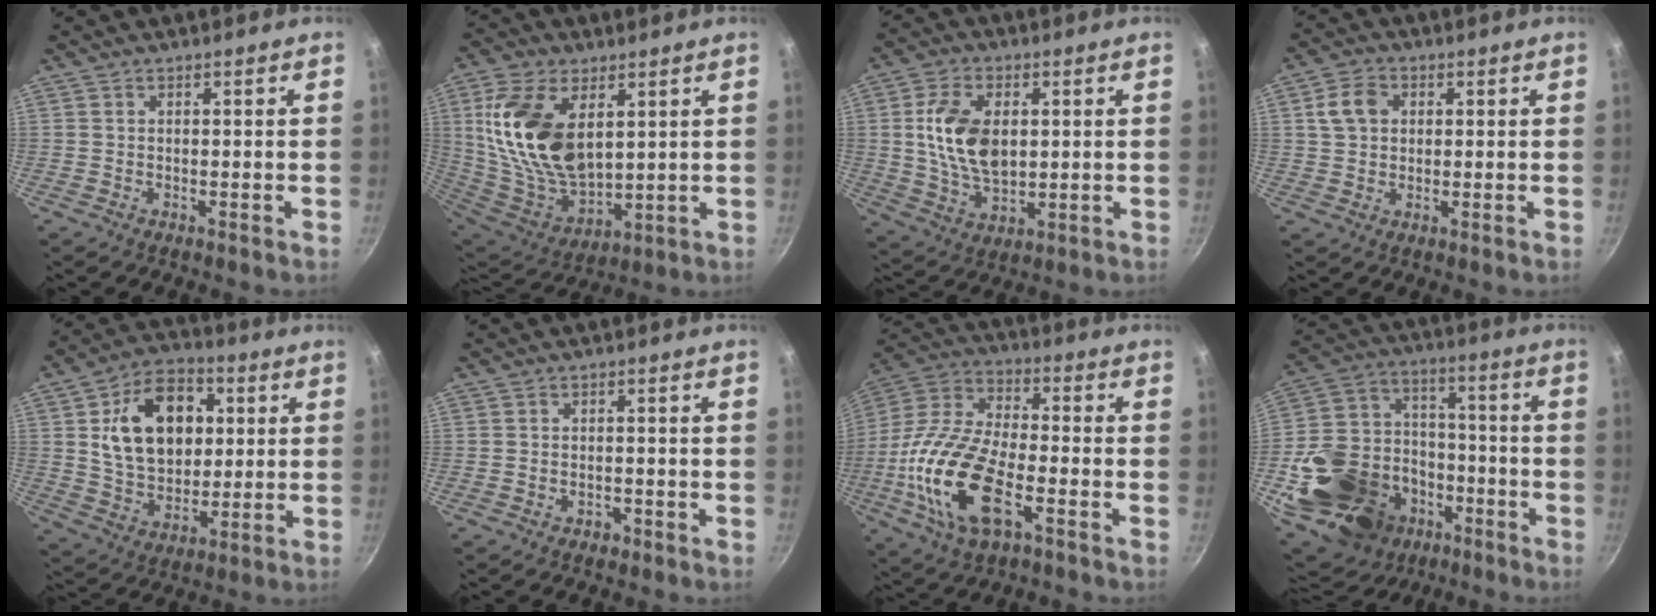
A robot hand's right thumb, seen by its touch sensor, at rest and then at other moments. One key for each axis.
{"total": 20.1, "fx": 5.7, "fy": 11.6, "fz": 15.4, "tx": -0.286, "ty": -0.033, "tz": 0.122}
{"total": 12.9, "fx": 1.8, "fy": 8.0, "fz": 10.0, "tx": -0.170, "ty": -0.008, "tz": 0.036}
{"total": 6.0, "fx": 1.3, "fy": 4.8, "fz": 3.4, "tx": -0.047, "ty": 0.008, "tz": 0.018}
{"total": 18.5, "fx": 3.8, "fy": 12.9, "fz": 12.7, "tx": -0.171, "ty": 0.004, "tz": 0.061}
{"total": 1.7, "fx": -1.1, "fy": 1.1, "fz": 0.7, "tx": -0.006, "ty": 0.013, "tz": -0.010}
{"total": 20.5, "fx": -6.5, "fy": 9.6, "fz": 16.9, "tx": -0.333, "ty": 0.023, "tz": -0.139}
{"total": 26.8, "fx": -12.1, "fy": 19.8, "fz": 13.3, "tx": -0.212, "ty": 0.069, "tz": -0.194}